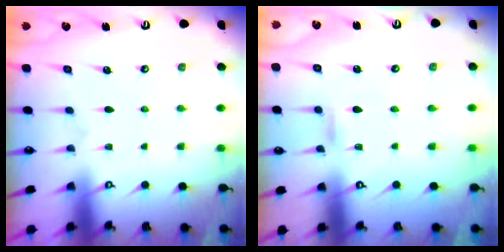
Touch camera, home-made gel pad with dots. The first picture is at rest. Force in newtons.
{"total": 3.0, "press": 3.0, "slide": 0.2}